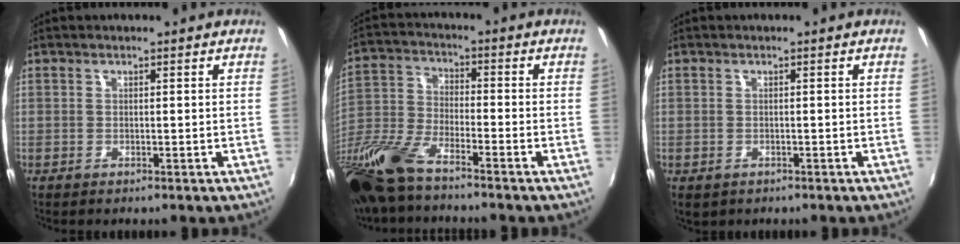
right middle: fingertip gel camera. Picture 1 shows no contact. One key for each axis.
{"total": 16.2, "fx": -11.9, "fy": 4.5, "fz": 10.0, "tx": -0.231, "ty": -0.031, "tz": -0.242}
{"total": 1.7, "fx": -0.7, "fy": 1.4, "fz": 0.9, "tx": -0.019, "ty": -0.005, "tz": -0.007}